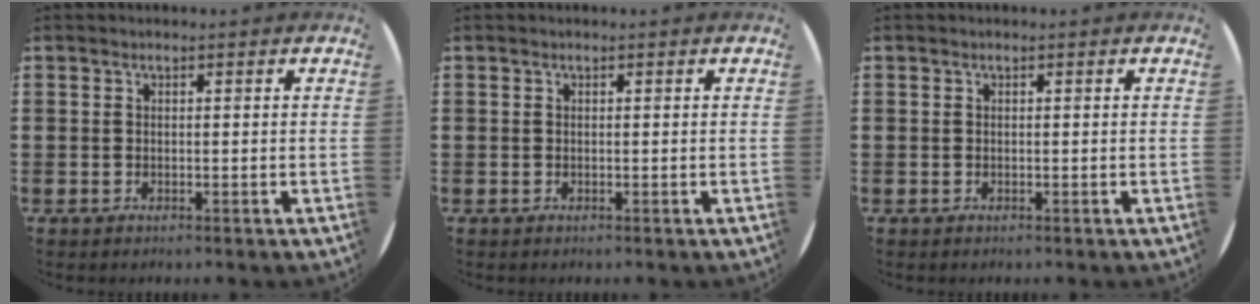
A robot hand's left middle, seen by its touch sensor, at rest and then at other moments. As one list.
[{"total": 0.0}, {"total": 0.0}]